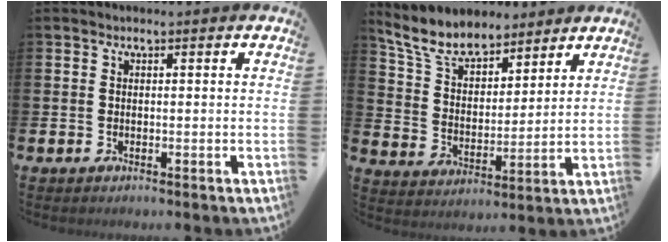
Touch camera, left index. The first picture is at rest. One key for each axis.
{"total": 8.1, "fx": 7.2, "fy": 2.9, "fz": 2.4, "tx": -0.084, "ty": -0.035, "tz": 0.130}